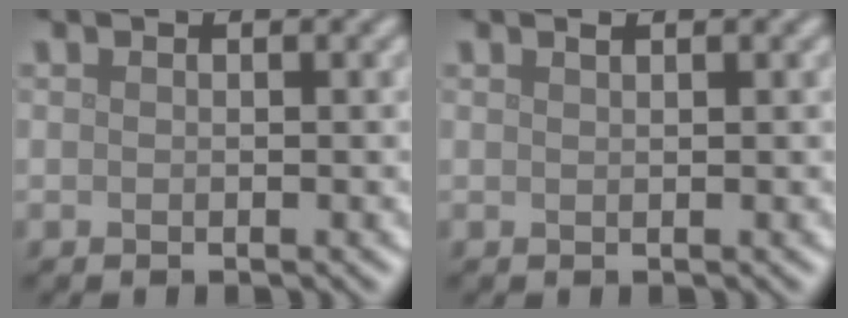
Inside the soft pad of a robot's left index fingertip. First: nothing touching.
{"total": 0.7, "force": [0.5, 0.2, 0.4], "torque": [-0.004, 0.002, 0.009]}